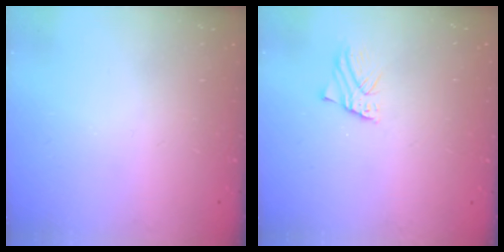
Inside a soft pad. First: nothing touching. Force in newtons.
{"total": 1.5, "press": 1.5, "slide": 0.0}